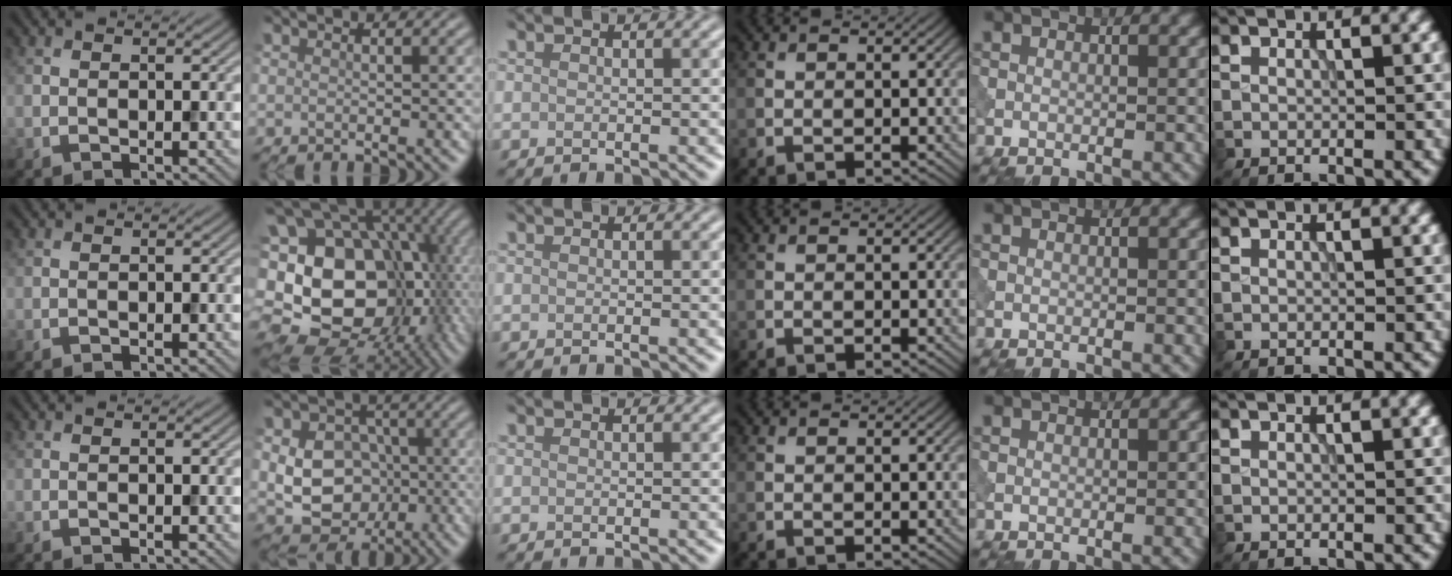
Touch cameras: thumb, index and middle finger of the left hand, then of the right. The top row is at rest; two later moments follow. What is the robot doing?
{"motion": "press", "object": "tv remote"}